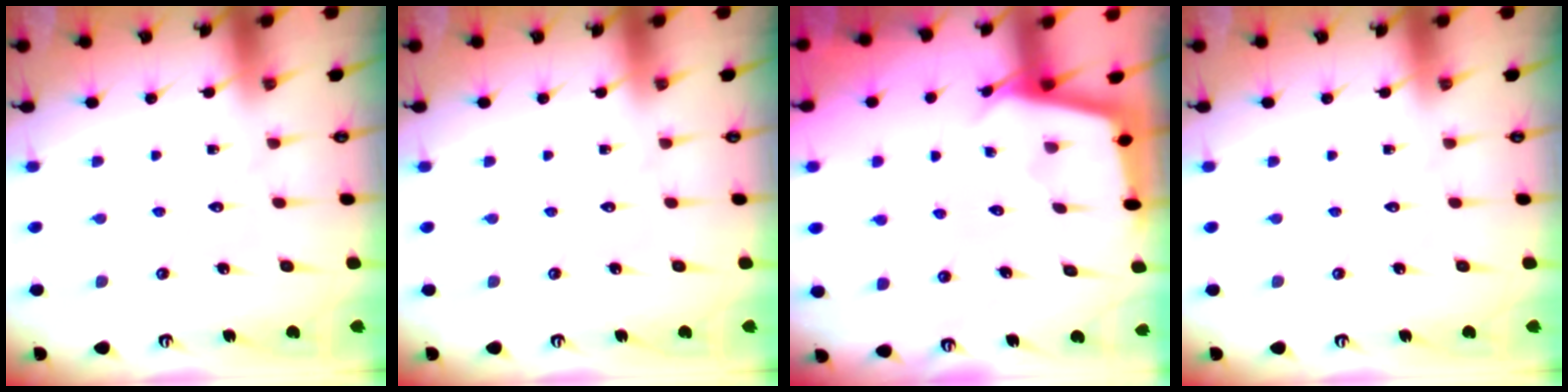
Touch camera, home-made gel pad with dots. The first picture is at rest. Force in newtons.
{"total": 0.0}
{"total": 2.9, "press": 2.9, "slide": 0.3}
{"total": 0.0}